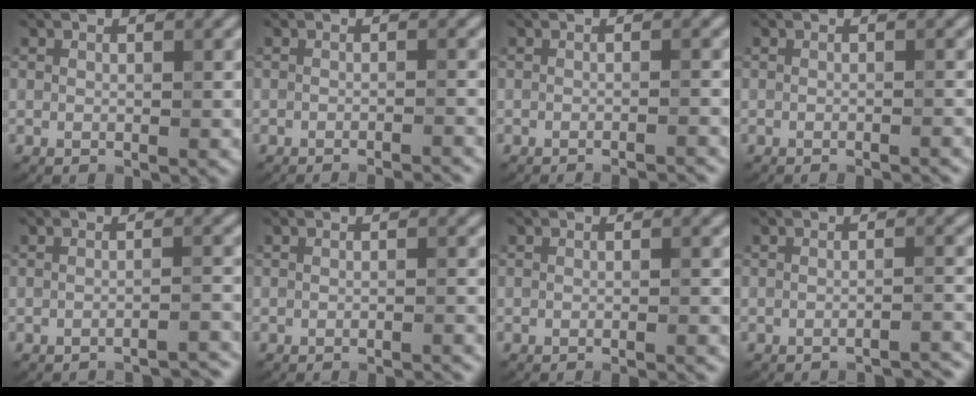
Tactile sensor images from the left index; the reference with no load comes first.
{"total": 2.8, "force": [-2.4, 0.5, 1.4], "torque": [-0.011, 0.005, -0.036]}
{"total": 2.5, "force": [-2.1, 0.4, 1.2], "torque": [-0.009, 0.005, -0.033]}
{"total": 1.6, "force": [-1.3, 0.3, 0.9], "torque": [0.000, -0.003, -0.023]}
{"total": 3.5, "force": [-3.2, 0.4, 1.3], "torque": [-0.008, 0.013, -0.045]}
{"total": 2.0, "force": [-1.8, 0.4, 1.0], "torque": [-0.003, 0.001, -0.027]}
{"total": 1.6, "force": [-1.2, 0.3, 1.0], "torque": [0.000, -0.004, -0.024]}
{"total": 3.4, "force": [-3.2, 0.4, 1.1], "torque": [-0.004, 0.014, -0.042]}